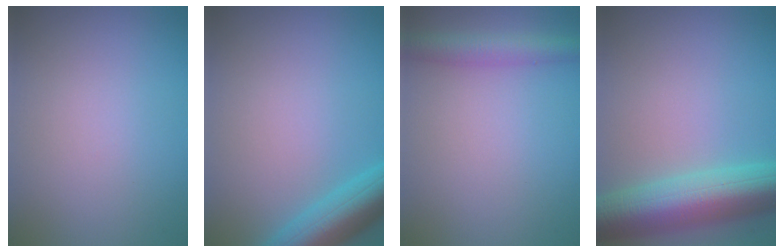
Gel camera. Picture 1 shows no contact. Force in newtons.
{"total": 5.5, "press": 5.5, "slide": 0.3}
{"total": 3.1, "press": 3.1, "slide": 0.1}
{"total": 9.2, "press": 9.2, "slide": 0.2}